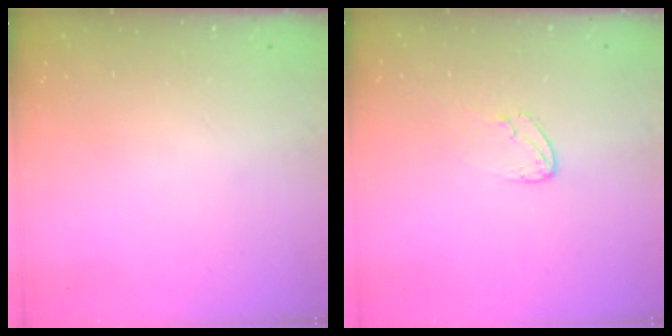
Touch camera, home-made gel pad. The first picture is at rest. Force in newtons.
{"total": 3.1, "press": 3.1, "slide": 0.3}